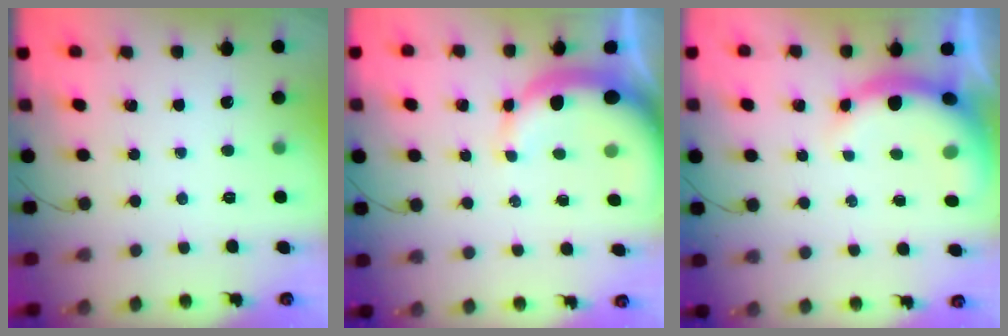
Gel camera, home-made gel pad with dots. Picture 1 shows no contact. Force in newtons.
{"total": 9.1, "press": 9.0, "slide": 1.7}
{"total": 9.1, "press": 8.9, "slide": 1.7}